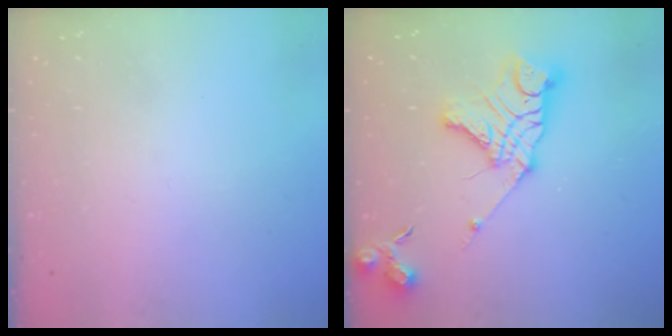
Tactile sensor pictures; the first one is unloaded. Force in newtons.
{"total": 18.7, "press": 18.6, "slide": 1.5}